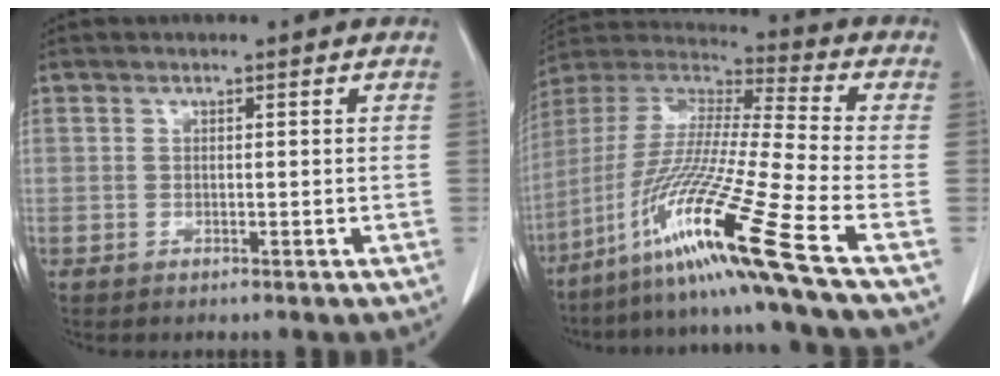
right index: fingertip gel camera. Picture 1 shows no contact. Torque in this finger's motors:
{"motor_torque": [1.11, -1.03, 0.96, 0.21]}